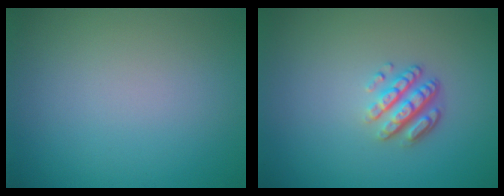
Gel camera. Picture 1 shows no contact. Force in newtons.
{"total": 3.6, "press": 2.6, "slide": 2.4}